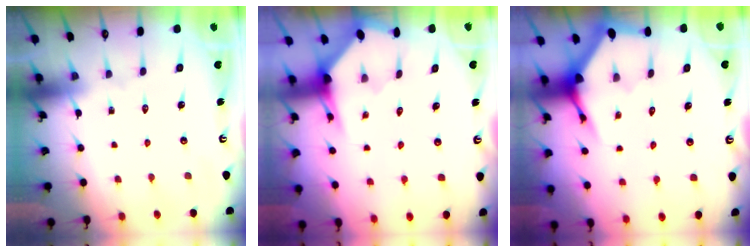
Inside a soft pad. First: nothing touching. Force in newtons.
{"total": 3.2, "press": 3.2, "slide": 0.3}
{"total": 3.7, "press": 3.7, "slide": 0.4}